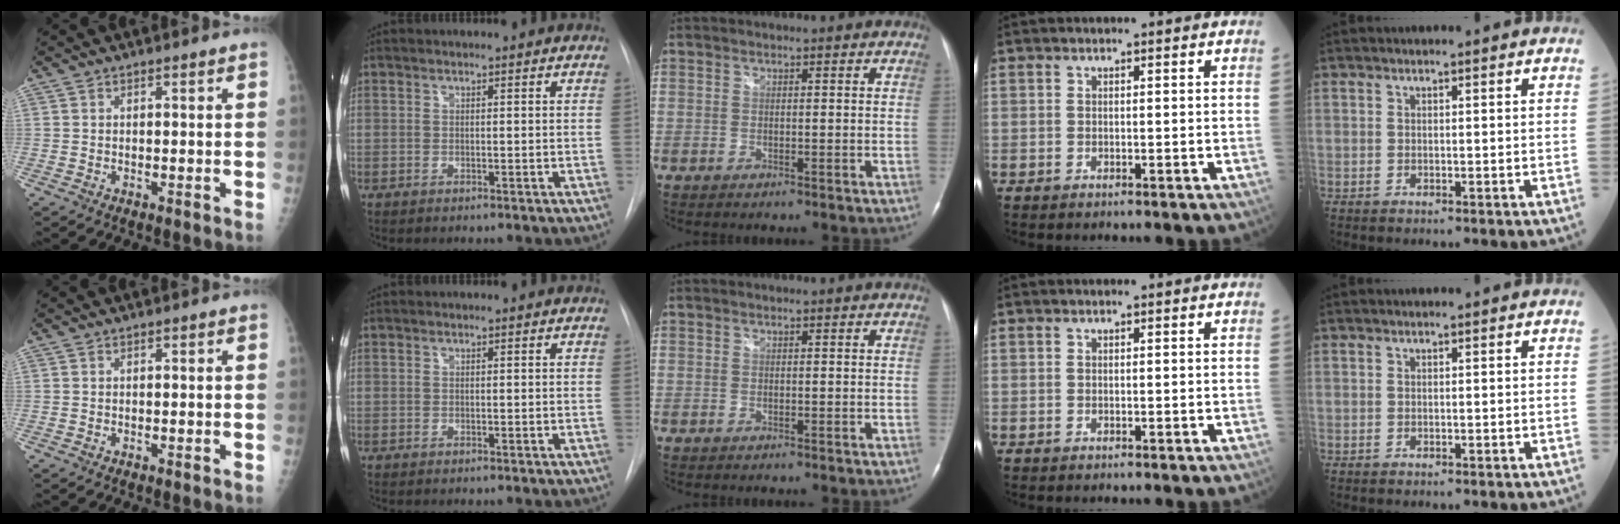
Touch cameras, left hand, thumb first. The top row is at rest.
{}